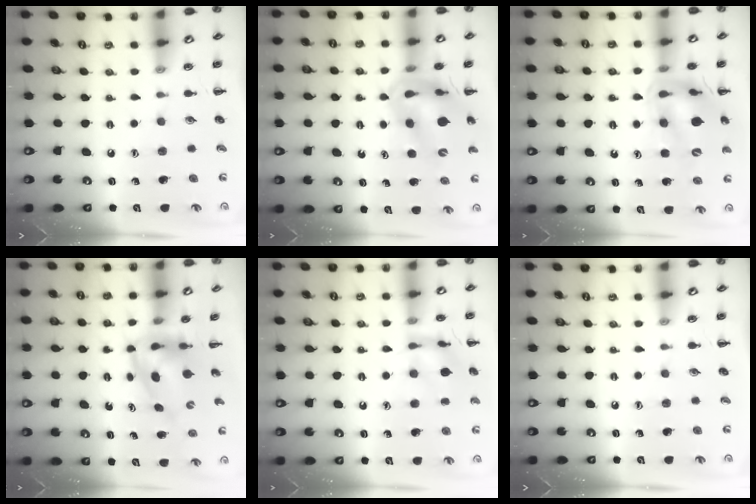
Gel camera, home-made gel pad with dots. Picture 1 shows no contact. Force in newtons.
{"total": 12.2, "press": 11.7, "slide": 3.4}
{"total": 17.3, "press": 17.0, "slide": 3.0}
{"total": 3.9, "press": 3.8, "slide": 0.6}
{"total": 11.1, "press": 11.1, "slide": 0.7}
{"total": 0.0}